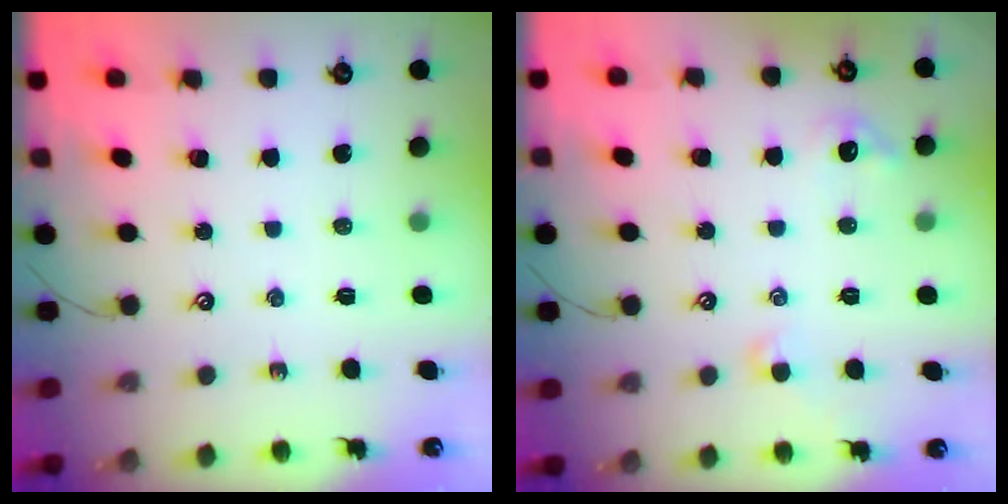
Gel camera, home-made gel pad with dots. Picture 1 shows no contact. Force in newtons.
{"total": 1.9, "press": 1.9, "slide": 0.4}